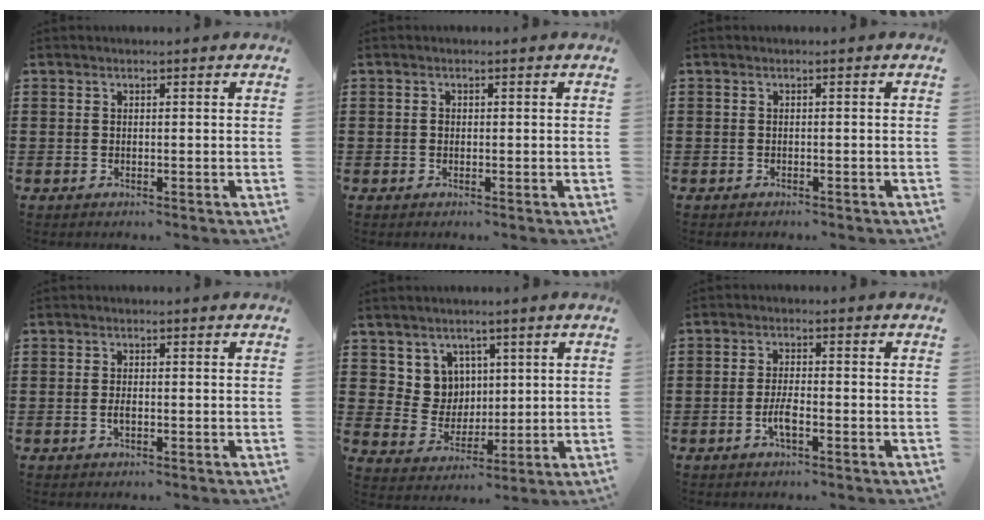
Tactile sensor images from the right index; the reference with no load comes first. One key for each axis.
{"total": 0.6, "fx": -0.1, "fy": 0.5, "fz": 0.3, "tx": -0.008, "ty": 0.002, "tz": -0.003}
{"total": 0.6, "fx": -0.6, "fy": 0.2, "fz": 0.1, "tx": -0.003, "ty": 0.001, "tz": -0.012}
{"total": 1.4, "fx": -0.4, "fy": 0.6, "fz": 1.2, "tx": -0.024, "ty": -0.002, "tz": -0.007}
{"total": 6.6, "fx": 3.1, "fy": 5.7, "fz": 1.0, "tx": -0.044, "ty": -0.003, "tz": 0.061}
{"total": 3.3, "fx": -1.3, "fy": 0.9, "fz": 2.9, "tx": -0.066, "ty": -0.003, "tz": -0.028}